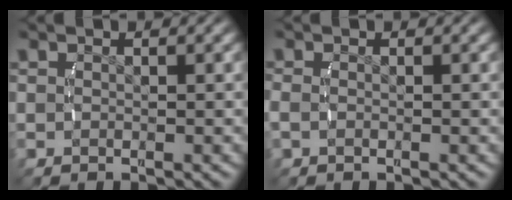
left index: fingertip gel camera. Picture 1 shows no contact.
{"total": 1.2, "force": [-0.4, 0.8, 0.7], "torque": [-0.030, -0.006, -0.005]}